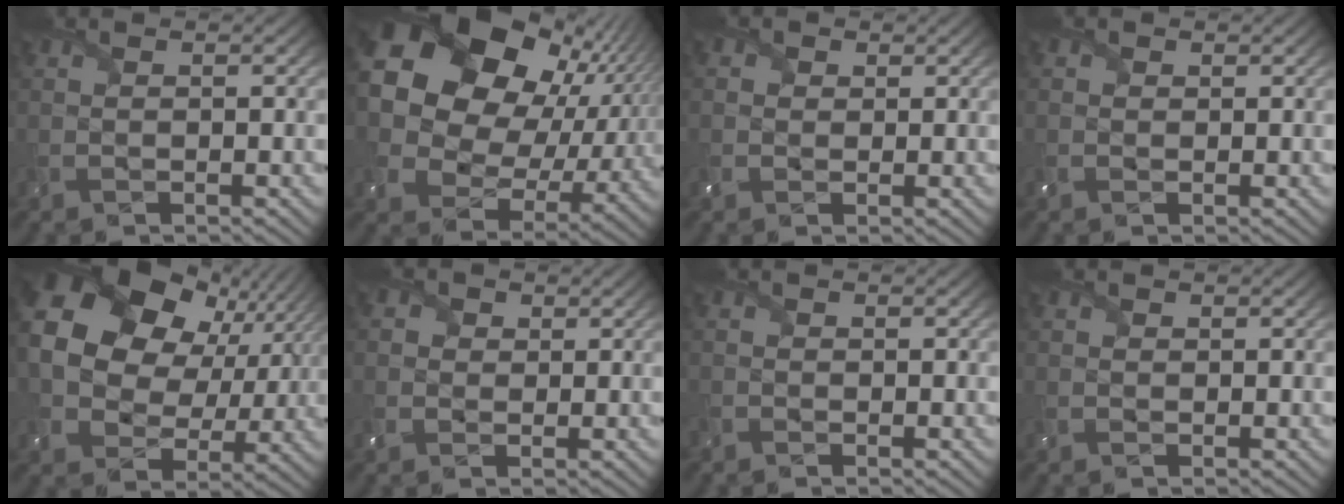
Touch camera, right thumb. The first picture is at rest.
{"total": 21.1, "force": [7.0, 16.3, 11.3], "torque": [-0.266, 0.038, 0.139]}
{"total": 1.7, "force": [0.4, 1.6, 0.5], "torque": [-0.013, 0.000, 0.004]}
{"total": 1.0, "force": [0.3, 0.9, 0.3], "torque": [-0.007, 0.000, 0.002]}
{"total": 18.6, "force": [5.1, 14.0, 11.1], "torque": [-0.237, 0.023, 0.093]}
{"total": 2.4, "force": [0.6, 2.2, 0.8], "torque": [-0.023, 0.004, 0.005]}
{"total": 1.0, "force": [-0.7, 0.6, 0.1], "torque": [-0.003, -0.005, -0.017]}
{"total": 0.6, "force": [0.2, 0.6, 0.1], "torque": [-0.003, -0.001, 0.002]}